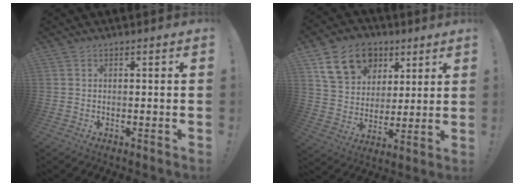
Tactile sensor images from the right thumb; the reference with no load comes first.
{"total": 16.0, "force": [7.9, 12.0, 7.1], "torque": [-0.099, -0.034, 0.152]}